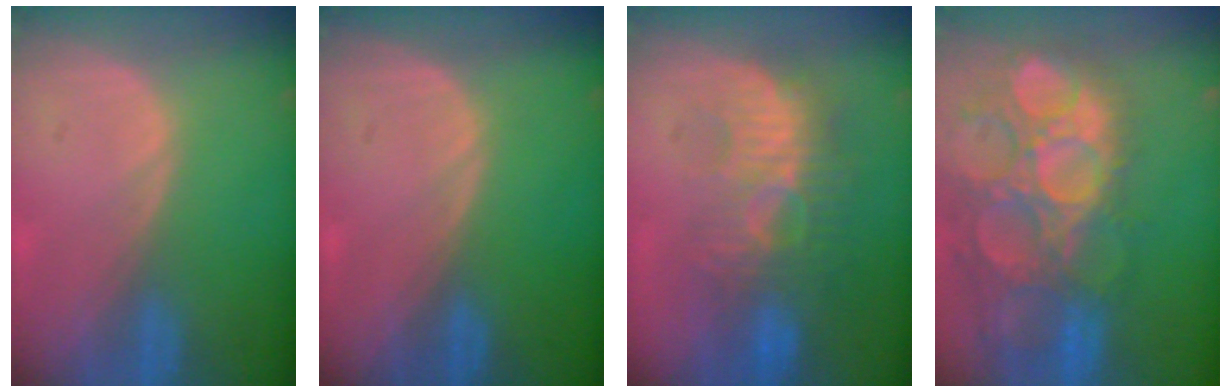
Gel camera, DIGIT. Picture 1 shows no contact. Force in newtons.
{"total": 0.0}
{"total": 9.4, "press": 8.9, "slide": 2.9}
{"total": 15.3, "press": 12.6, "slide": 8.7}